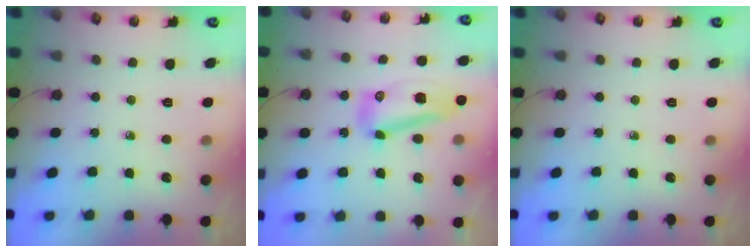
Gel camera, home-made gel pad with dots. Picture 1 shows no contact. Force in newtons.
{"total": 11.7, "press": 11.5, "slide": 2.0}
{"total": 0.0}